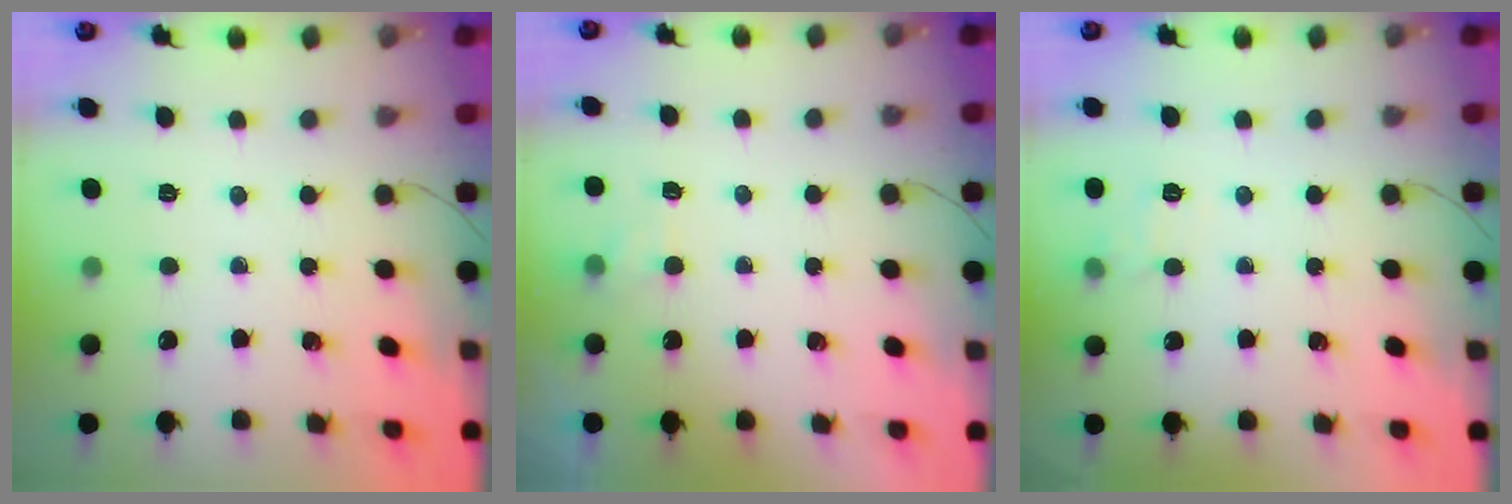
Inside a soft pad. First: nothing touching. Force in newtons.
{"total": 1.9, "press": 1.4, "slide": 1.2}
{"total": 7.1, "press": 6.9, "slide": 1.7}